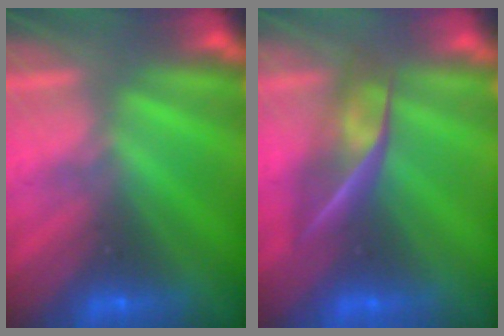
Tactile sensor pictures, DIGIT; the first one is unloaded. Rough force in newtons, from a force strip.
{"total": 2.4}